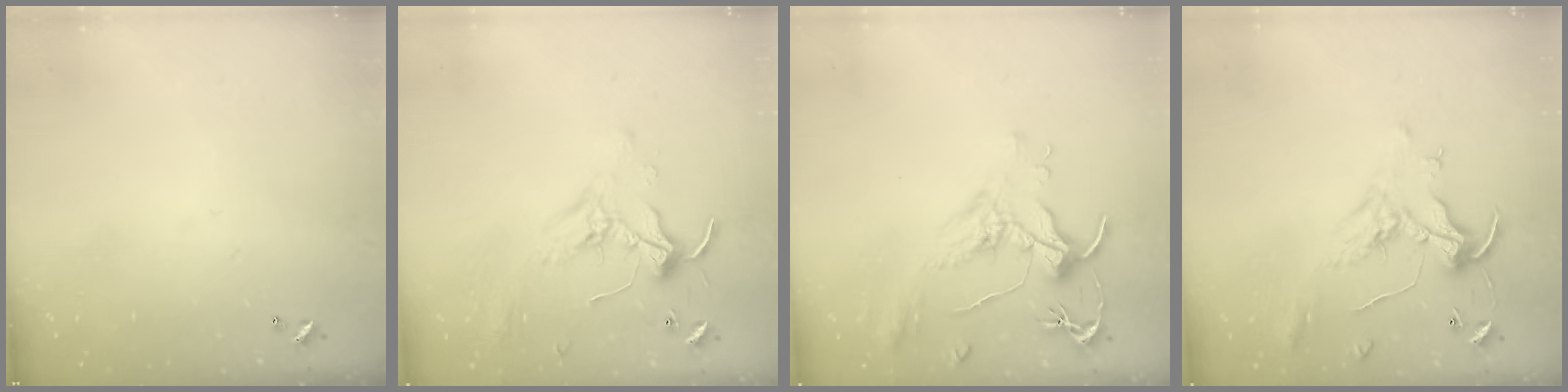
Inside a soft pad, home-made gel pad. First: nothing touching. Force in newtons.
{"total": 1.7, "press": 1.6, "slide": 0.2}
{"total": 1.6, "press": 1.5, "slide": 0.7}
{"total": 0.8, "press": 0.5, "slide": 0.6}